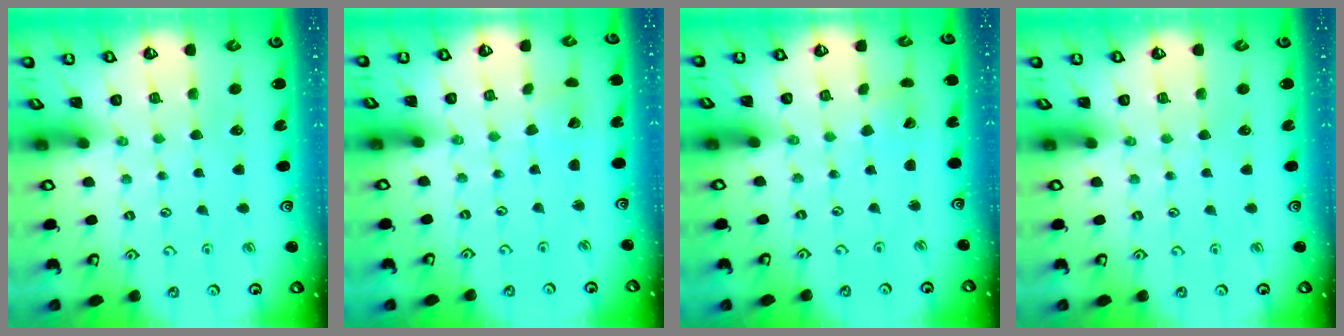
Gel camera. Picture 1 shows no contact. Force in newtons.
{"total": 2.0, "press": 2.0, "slide": 0.2}
{"total": 1.7, "press": 1.7, "slide": 0.3}
{"total": 0.0}